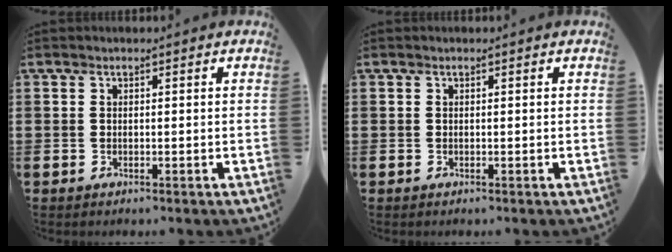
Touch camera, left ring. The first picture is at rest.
{"total": 0.0}